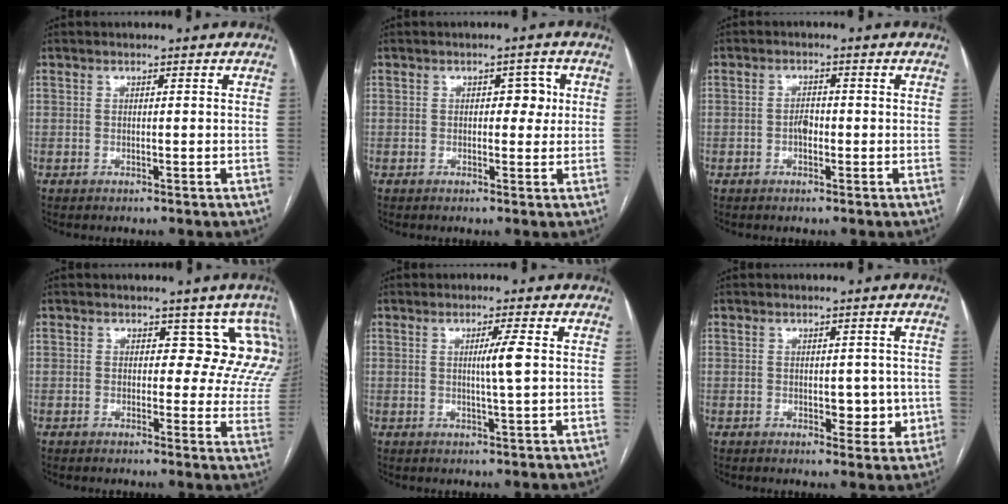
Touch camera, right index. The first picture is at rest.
{"total": 3.1, "force": [0.5, 1.8, 2.5], "torque": [-0.025, 0.013, 0.004]}
{"total": 1.9, "force": [-0.5, 1.0, 1.5], "torque": [-0.022, 0.005, -0.010]}
{"total": 8.3, "force": [5.2, 4.5, 4.7], "torque": [-0.026, -0.001, 0.026]}
{"total": 3.4, "force": [0.4, -0.6, 3.3], "torque": [-0.059, -0.005, 0.006]}
{"total": 4.3, "force": [-0.4, 2.6, 3.4], "torque": [-0.034, 0.004, 0.004]}